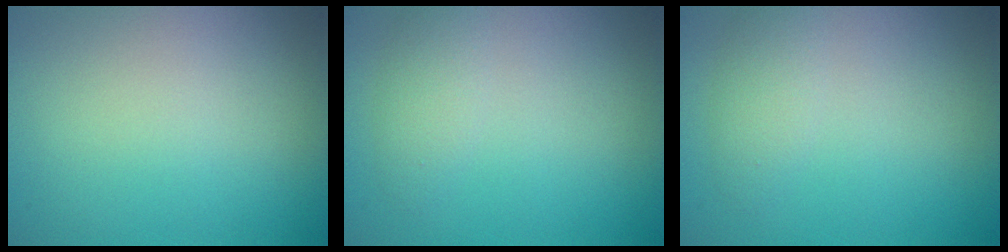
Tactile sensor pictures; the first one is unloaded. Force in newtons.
{"total": 1.9, "press": 1.9, "slide": 0.1}
{"total": 1.9, "press": 1.9, "slide": 0.1}